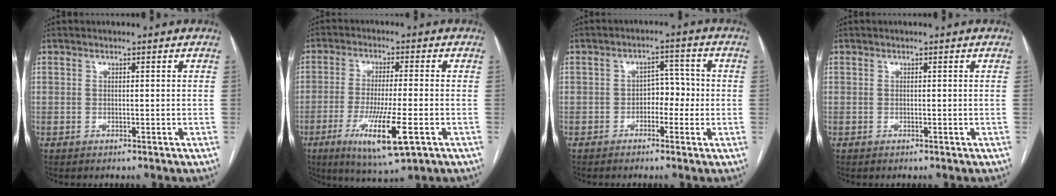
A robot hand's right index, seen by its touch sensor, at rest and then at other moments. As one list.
[{"total": 11.3, "force": [-4.5, 1.0, 10.4], "torque": [-0.190, -0.031, -0.071]}, {"total": 4.2, "force": [-1.1, 2.5, 3.1], "torque": [-0.037, 0.017, -0.019]}, {"total": 0.0}]